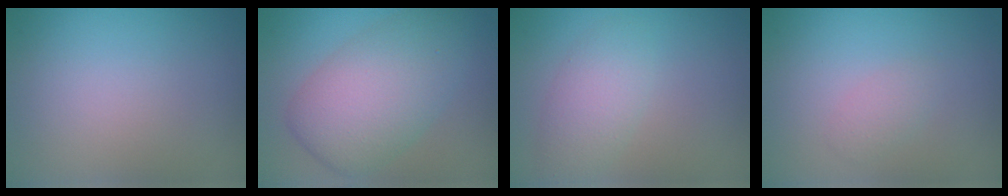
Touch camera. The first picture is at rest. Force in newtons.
{"total": 7.3, "press": 7.3, "slide": 0.4}
{"total": 2.9, "press": 2.9, "slide": 0.0}
{"total": 1.1, "press": 1.1, "slide": 0.1}